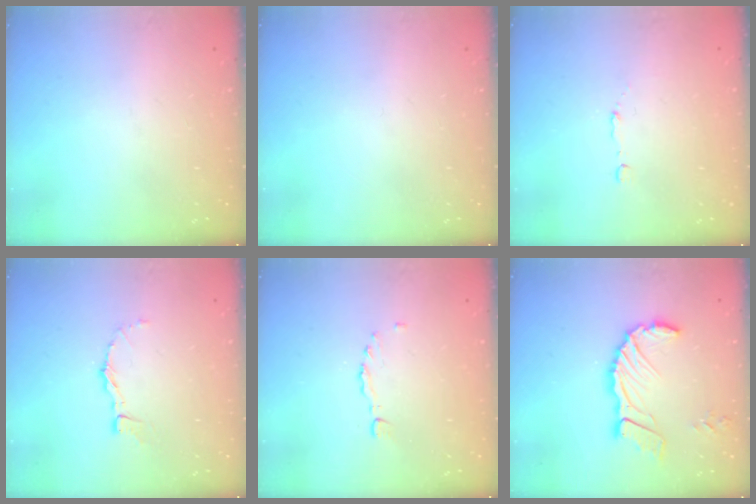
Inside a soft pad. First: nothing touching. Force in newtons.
{"total": 0.0}
{"total": 2.9, "press": 2.8, "slide": 0.7}
{"total": 3.3, "press": 3.3, "slide": 0.4}
{"total": 0.6, "press": 0.5, "slide": 0.3}
{"total": 12.2, "press": 12.1, "slide": 1.6}